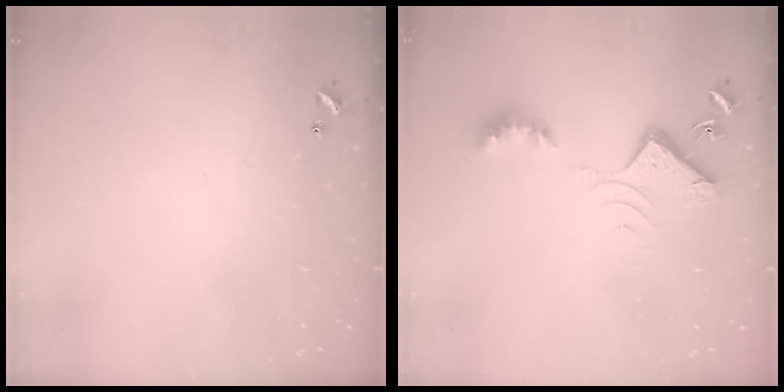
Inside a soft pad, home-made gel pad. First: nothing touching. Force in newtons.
{"total": 8.2, "press": 8.1, "slide": 0.8}